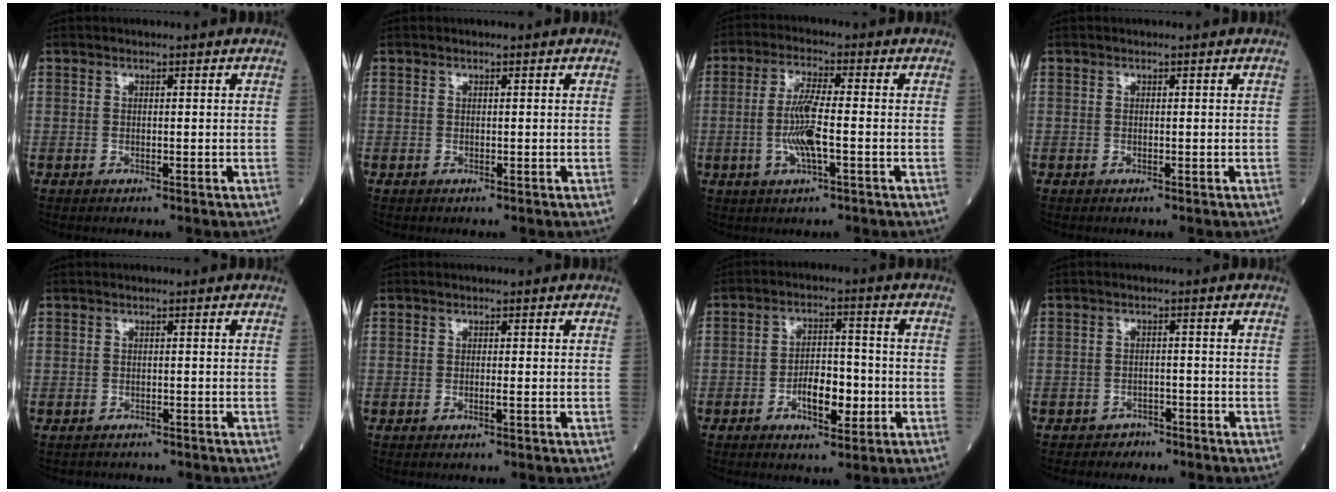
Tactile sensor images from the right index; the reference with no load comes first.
{"total": 0.0}
{"total": 6.9, "force": [-1.3, 0.6, 6.8], "torque": [-0.139, -0.004, -0.028]}
{"total": 0.0}
{"total": 1.9, "force": [-1.6, 0.9, -0.2], "torque": [-0.005, 0.000, -0.028]}
{"total": 0.7, "force": [-0.2, -0.2, 0.6], "torque": [-0.014, -0.001, -0.005]}
{"total": 6.8, "force": [-2.1, 2.9, 5.8], "torque": [-0.098, 0.008, -0.032]}
{"total": 2.2, "force": [-1.8, 1.3, -0.2], "torque": [-0.004, 0.005, -0.029]}